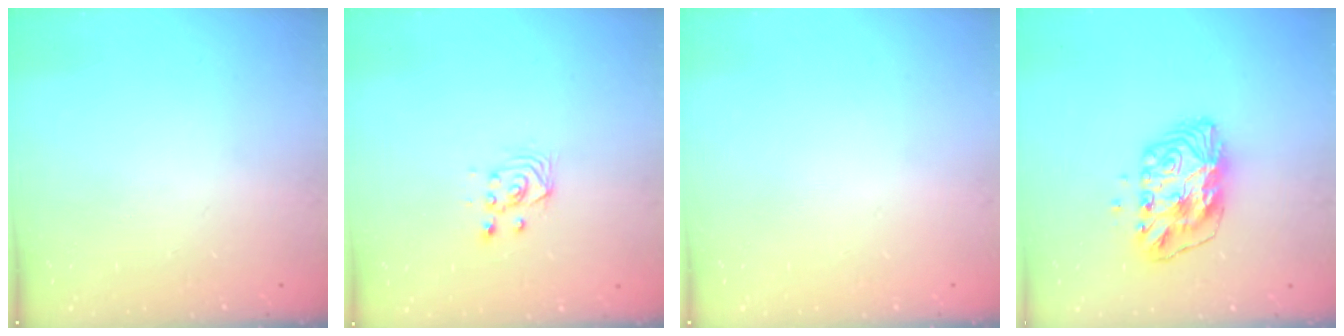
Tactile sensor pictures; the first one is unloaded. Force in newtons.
{"total": 3.3, "press": 3.1, "slide": 1.1}
{"total": 0.0}
{"total": 9.9, "press": 9.9, "slide": 0.9}